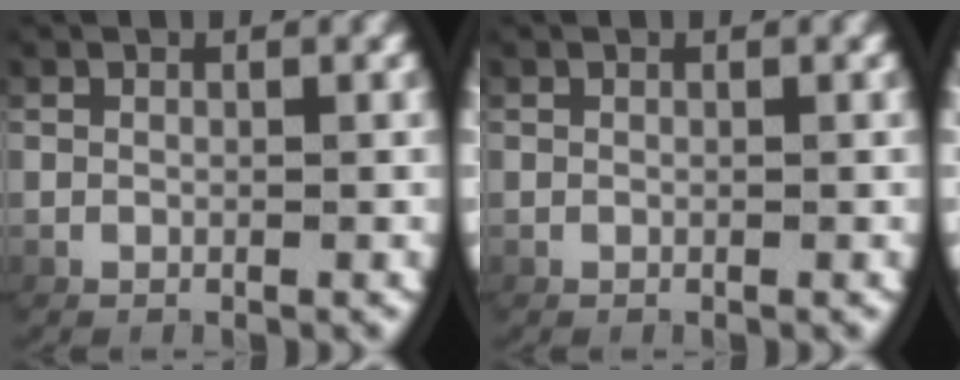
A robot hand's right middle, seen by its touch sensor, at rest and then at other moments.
{"total": 0.0}